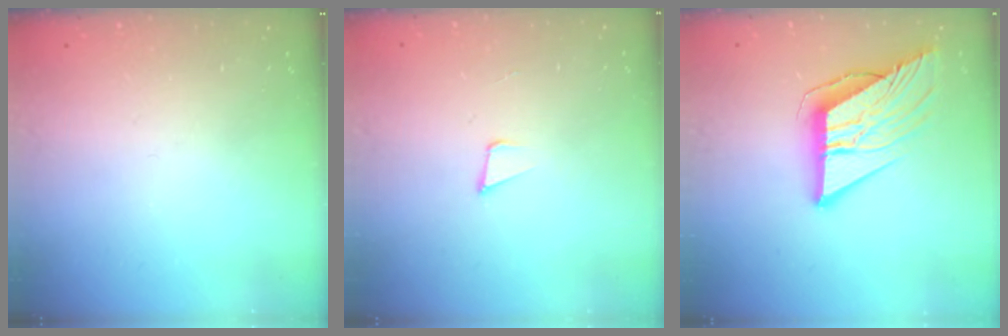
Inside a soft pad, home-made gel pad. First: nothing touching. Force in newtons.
{"total": 3.4, "press": 2.2, "slide": 2.6}
{"total": 11.3, "press": 11.2, "slide": 1.5}